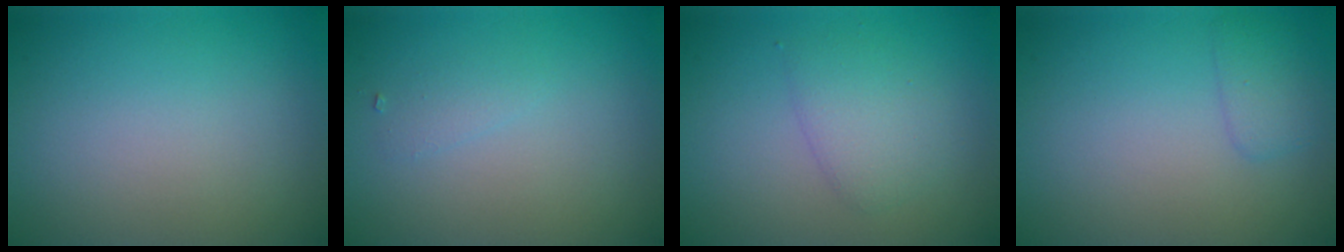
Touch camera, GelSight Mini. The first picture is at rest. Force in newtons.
{"total": 0.8, "press": 0.8, "slide": 0.0}
{"total": 2.5, "press": 2.5, "slide": 0.0}
{"total": 1.6, "press": 1.6, "slide": 0.1}